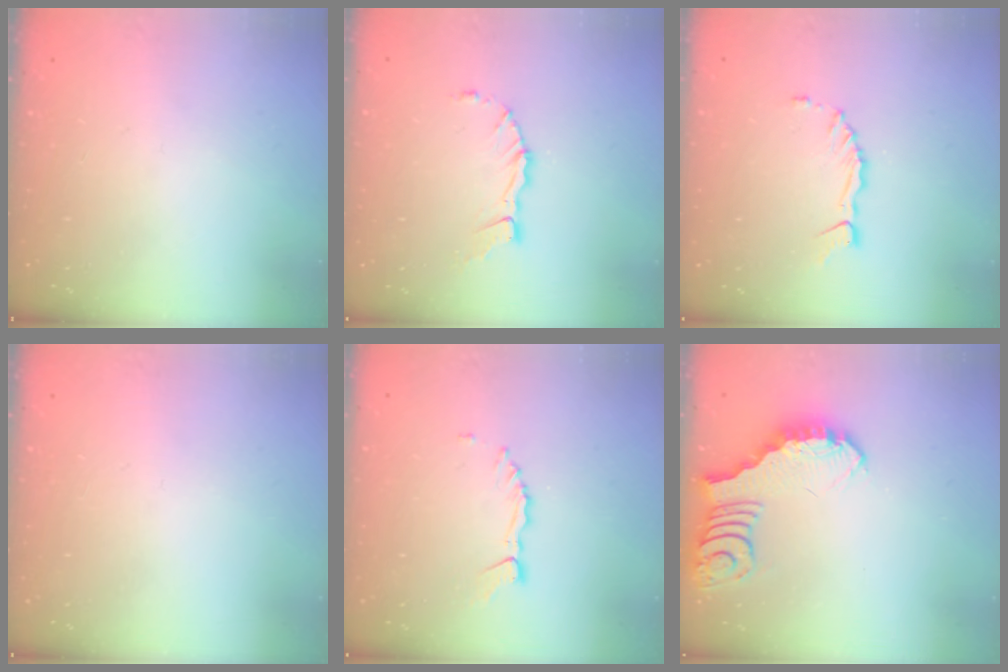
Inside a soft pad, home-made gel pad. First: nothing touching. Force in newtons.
{"total": 6.2, "press": 6.2, "slide": 0.6}
{"total": 3.3, "press": 3.3, "slide": 0.3}
{"total": 0.0}
{"total": 2.7, "press": 2.7, "slide": 0.3}
{"total": 3.0, "press": 3.0, "slide": 0.5}